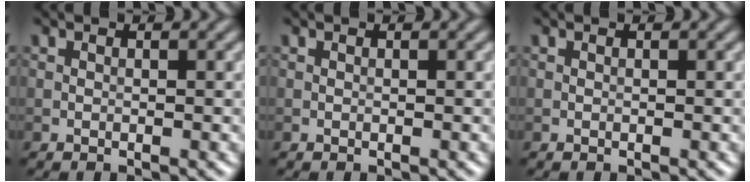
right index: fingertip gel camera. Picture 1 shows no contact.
{"total": 0.0}
{"total": 0.0}